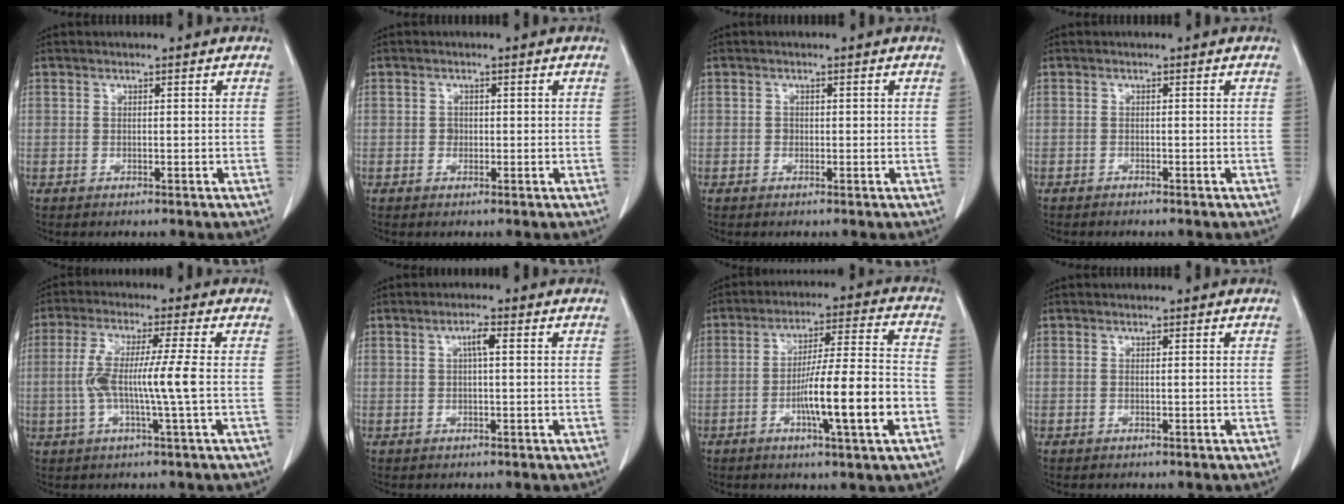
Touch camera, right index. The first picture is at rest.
{"total": 1.2, "force": [-0.1, 1.1, 0.4], "torque": [-0.005, 0.004, 0.000]}
{"total": 0.9, "force": [-0.1, 0.8, 0.4], "torque": [-0.004, 0.003, -0.002]}
{"total": 1.0, "force": [-0.9, 0.1, 0.3], "torque": [-0.008, -0.001, -0.012]}
{"total": 8.1, "force": [-0.8, -0.4, 8.1], "torque": [-0.164, 0.008, -0.017]}
{"total": 2.2, "force": [0.5, 0.2, 2.1], "torque": [-0.038, 0.005, 0.007]}
{"total": 13.4, "force": [-4.1, 0.3, 12.7], "torque": [-0.210, 0.001, -0.069]}
{"total": 0.0}